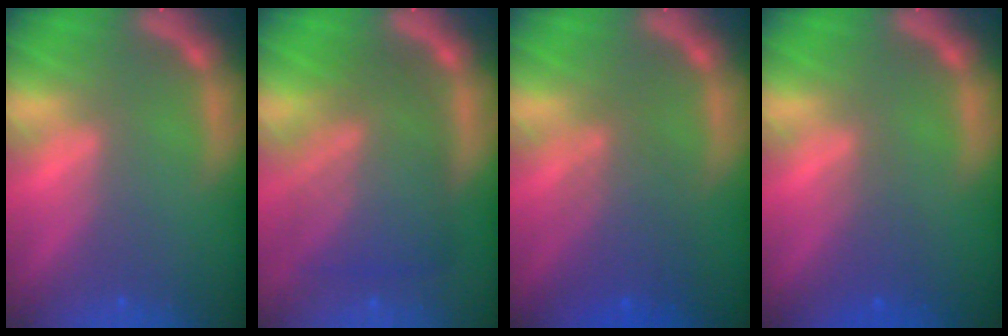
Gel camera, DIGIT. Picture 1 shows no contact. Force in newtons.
{"total": 8.6}
{"total": 4.6}
{"total": 1.9}